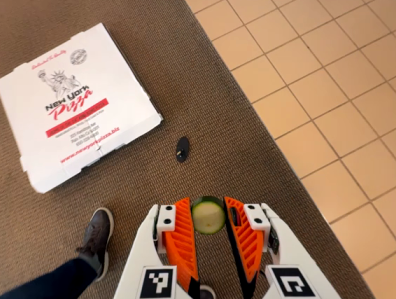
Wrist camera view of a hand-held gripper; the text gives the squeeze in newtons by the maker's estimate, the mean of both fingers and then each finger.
{"total": 6.7, "left": 6.7, "right": 6.6}